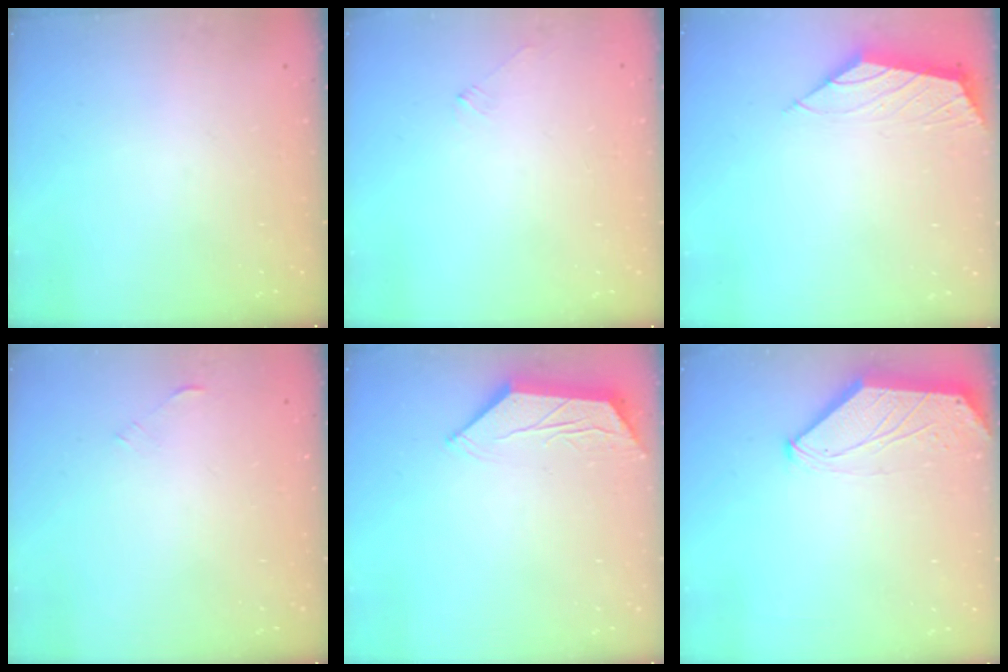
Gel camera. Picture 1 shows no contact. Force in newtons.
{"total": 2.3, "press": 2.3, "slide": 0.5}
{"total": 1.6, "press": 1.5, "slide": 0.5}
{"total": 0.7, "press": 0.6, "slide": 0.4}
{"total": 3.6, "press": 3.5, "slide": 0.4}
{"total": 0.0}